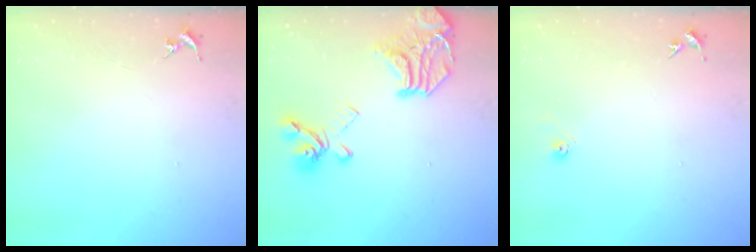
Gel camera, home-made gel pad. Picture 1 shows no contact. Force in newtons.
{"total": 21.1, "press": 21.0, "slide": 2.3}
{"total": 3.2, "press": 2.6, "slide": 1.8}